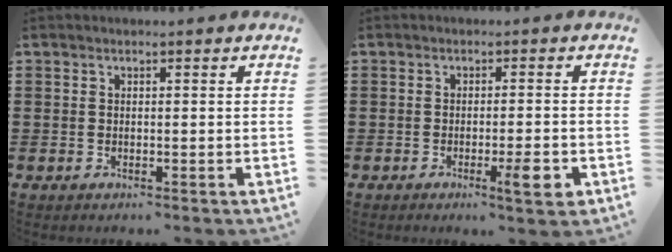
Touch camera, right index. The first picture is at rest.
{"total": 4.7, "force": [-1.9, 0.2, 4.3], "torque": [-0.074, -0.016, -0.030]}